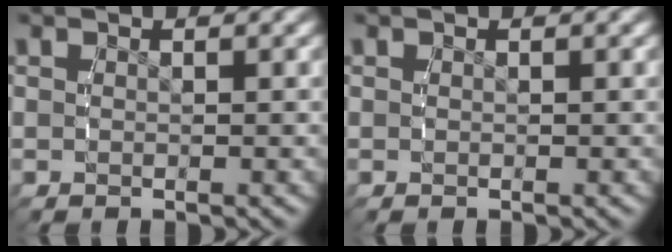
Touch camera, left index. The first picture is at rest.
{"total": 0.0}